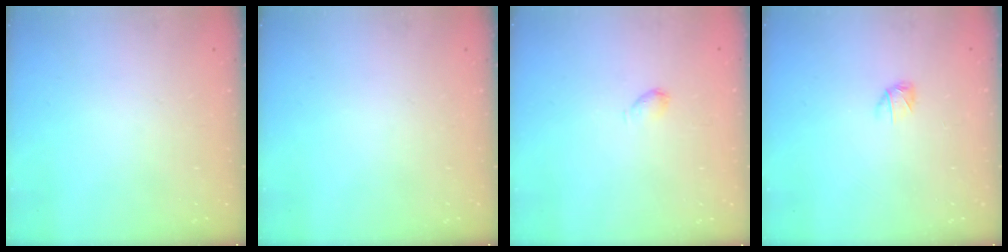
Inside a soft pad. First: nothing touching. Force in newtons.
{"total": 0.0}
{"total": 2.8, "press": 2.8, "slide": 0.5}
{"total": 3.2, "press": 3.1, "slide": 0.7}